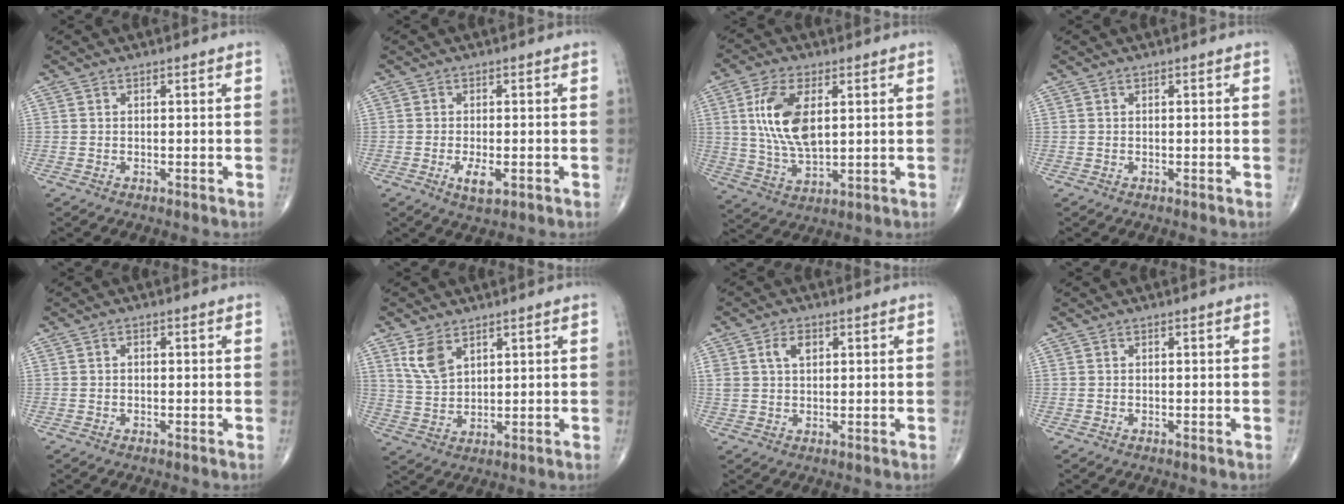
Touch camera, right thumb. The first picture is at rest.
{"total": 3.8, "force": [-1.2, 1.6, 3.3], "torque": [-0.059, -0.006, -0.018]}
{"total": 12.7, "force": [2.9, 6.3, 10.6], "torque": [-0.209, -0.013, 0.061]}
{"total": 0.0}
{"total": 0.9, "force": [0.1, 0.5, 0.7], "torque": [-0.012, 0.004, 0.002]}
{"total": 6.3, "force": [3.6, 3.5, 3.8], "torque": [-0.068, -0.015, 0.081]}
{"total": 4.2, "force": [1.6, 2.6, 2.9], "torque": [-0.046, 0.000, 0.033]}
{"total": 0.0}